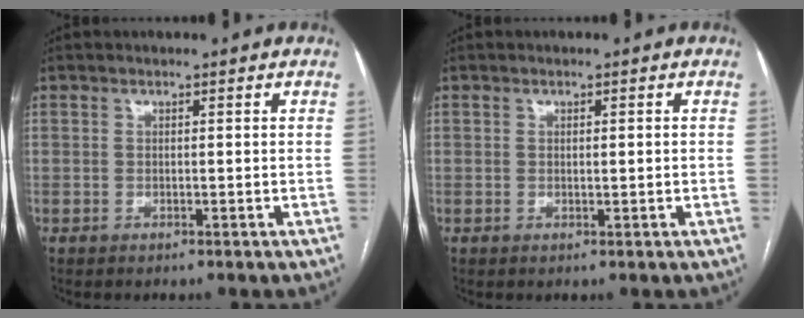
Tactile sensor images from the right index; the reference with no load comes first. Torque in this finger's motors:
{"motor_torque": [-0.09, 0.11, -0.04, -0.01]}